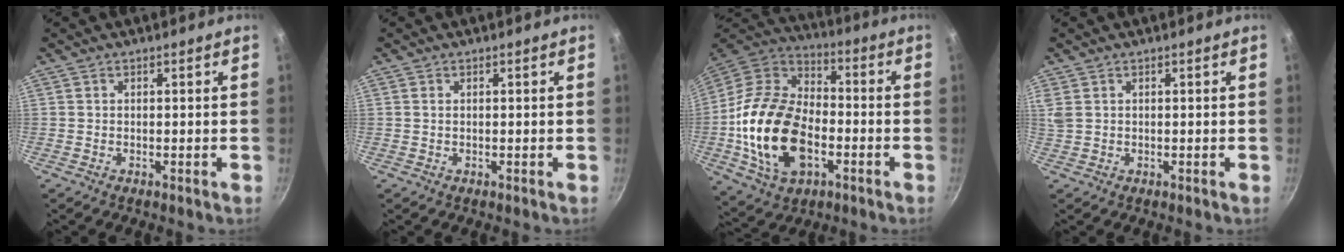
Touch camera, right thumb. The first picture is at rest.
{"total": 0.6, "force": [0.2, 0.4, 0.4], "torque": [-0.008, 0.001, 0.003]}
{"total": 23.2, "force": [-5.0, 14.8, 17.2], "torque": [-0.304, 0.030, -0.093]}
{"total": 2.9, "force": [1.3, 2.0, 1.7], "torque": [-0.032, 0.003, 0.030]}